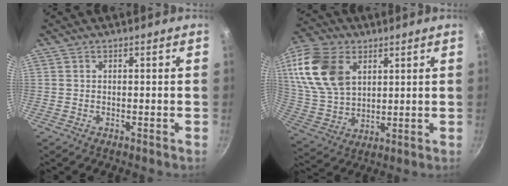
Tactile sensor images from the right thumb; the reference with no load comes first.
{"total": 17.1, "force": [6.2, 11.3, 11.2], "torque": [-0.205, -0.016, 0.126]}